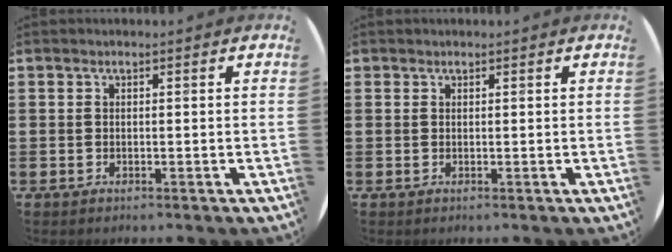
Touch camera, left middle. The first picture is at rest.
{"total": 0.0}